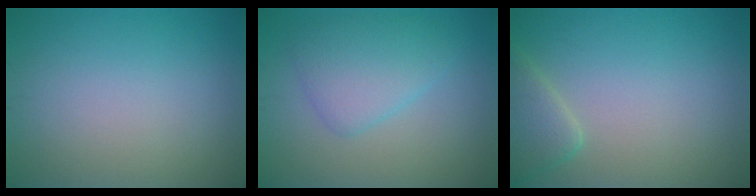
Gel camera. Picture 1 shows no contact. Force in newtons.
{"total": 3.9, "press": 3.9, "slide": 0.1}
{"total": 2.8, "press": 2.8, "slide": 0.2}